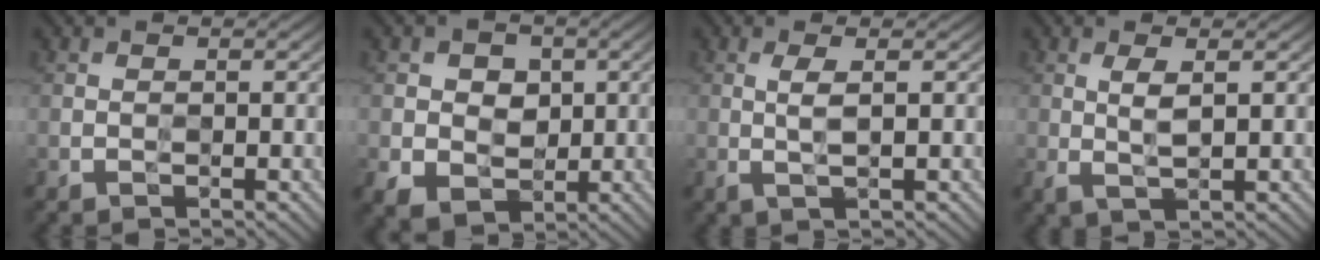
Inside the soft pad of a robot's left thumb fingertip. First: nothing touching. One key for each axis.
{"total": 5.9, "fx": 0.1, "fy": 5.0, "fz": 3.1, "tx": -0.060, "ty": -0.003, "tz": -0.004}
{"total": 2.4, "fx": 0.5, "fy": 0.2, "fz": 2.4, "tx": -0.050, "ty": 0.005, "tz": 0.009}
{"total": 3.0, "fx": 0.8, "fy": 0.7, "fz": 2.8, "tx": -0.059, "ty": -0.001, "tz": 0.018}